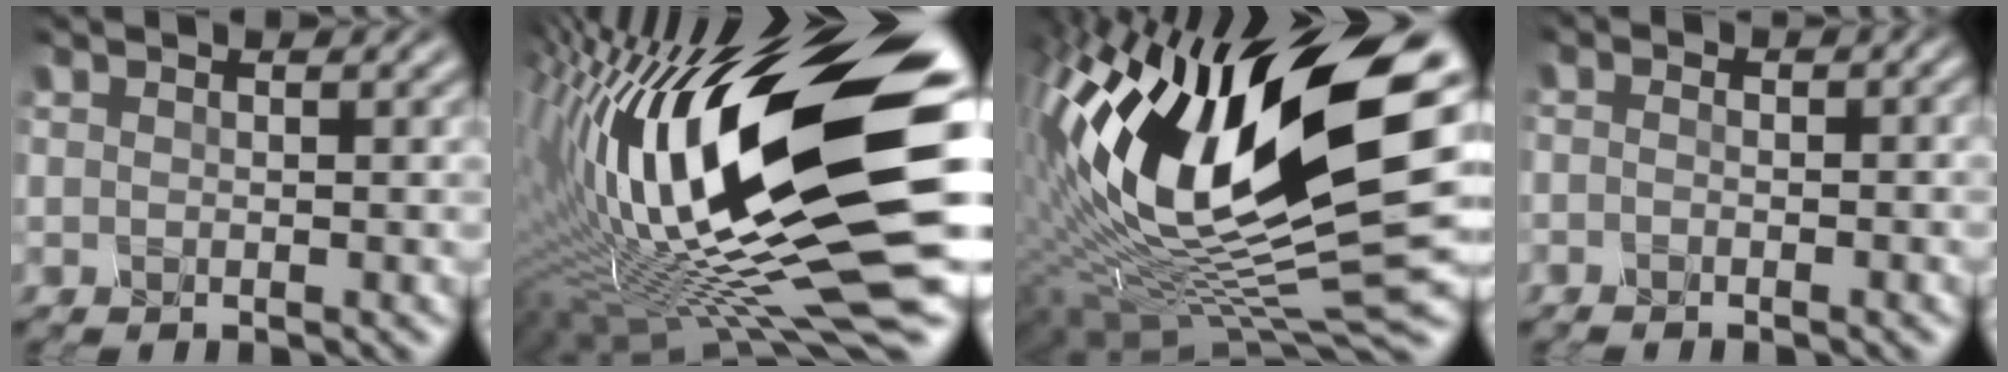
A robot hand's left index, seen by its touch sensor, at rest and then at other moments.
{"total": 20.1, "force": [-0.1, 5.1, 19.4], "torque": [-0.351, -0.018, 0.012]}
{"total": 15.2, "force": [2.1, 5.8, 13.9], "torque": [-0.284, -0.002, 0.049]}
{"total": 2.1, "force": [-1.7, 0.2, 1.2], "torque": [-0.014, 0.001, -0.016]}